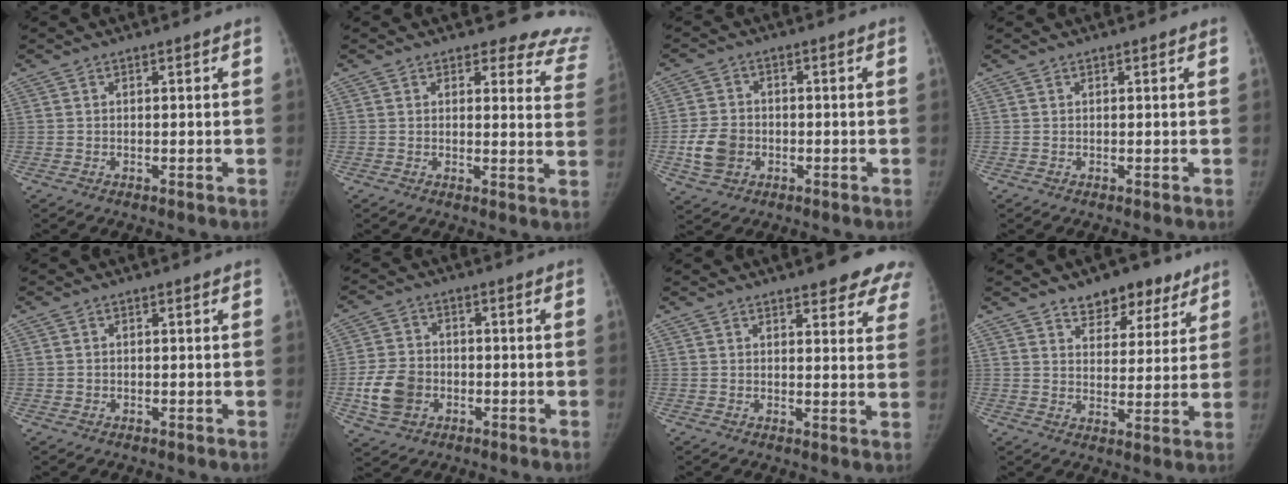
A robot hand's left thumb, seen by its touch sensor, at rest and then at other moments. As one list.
[{"total": 13.2, "force": [12.4, 4.5, 0.9], "torque": [0.056, -0.102, 0.095]}, {"total": 7.1, "force": [-1.9, 5.6, 3.9], "torque": [-0.064, 0.008, -0.033]}, {"total": 0.0}, {"total": 0.7, "force": [-0.1, 0.7, 0.1], "torque": [0.004, 0.003, -0.001]}, {"total": 9.0, "force": [-2.4, 7.1, 4.9], "torque": [-0.081, 0.011, -0.044]}, {"total": 11.6, "force": [8.8, 3.8, 6.4], "torque": [-0.031, -0.033, 0.087]}, {"total": 9.9, "force": [7.0, 5.7, 4.2], "torque": [-0.014, -0.035, 0.104]}]